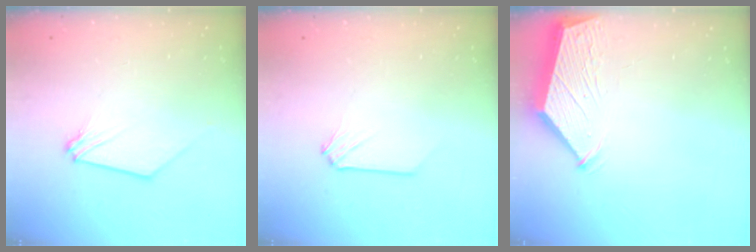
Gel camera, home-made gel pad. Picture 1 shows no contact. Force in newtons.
{"total": 0.0}
{"total": 2.9, "press": 2.9, "slide": 0.4}